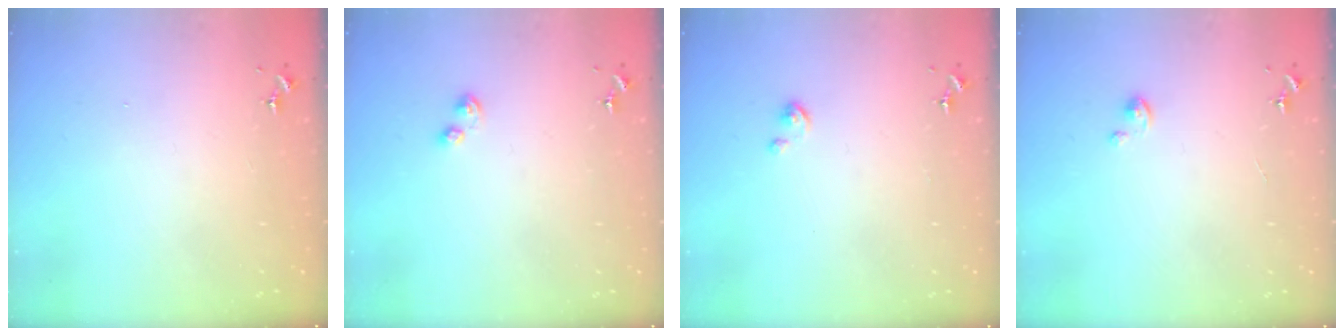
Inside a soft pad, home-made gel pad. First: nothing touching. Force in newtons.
{"total": 4.3, "press": 4.3, "slide": 0.5}
{"total": 2.2, "press": 2.2, "slide": 0.2}
{"total": 1.1, "press": 1.1, "slide": 0.3}